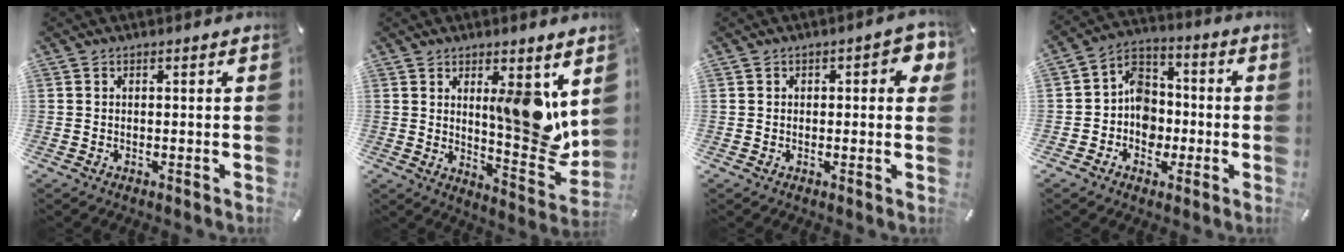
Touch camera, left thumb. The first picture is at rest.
{"total": 11.7, "force": [4.6, 3.7, 10.1], "torque": [-0.122, -0.052, 0.076]}
{"total": 4.0, "force": [0.8, 2.3, 3.1], "torque": [-0.037, 0.003, 0.007]}
{"total": 9.2, "force": [-2.6, 8.3, 2.9], "torque": [-0.050, 0.020, -0.047]}